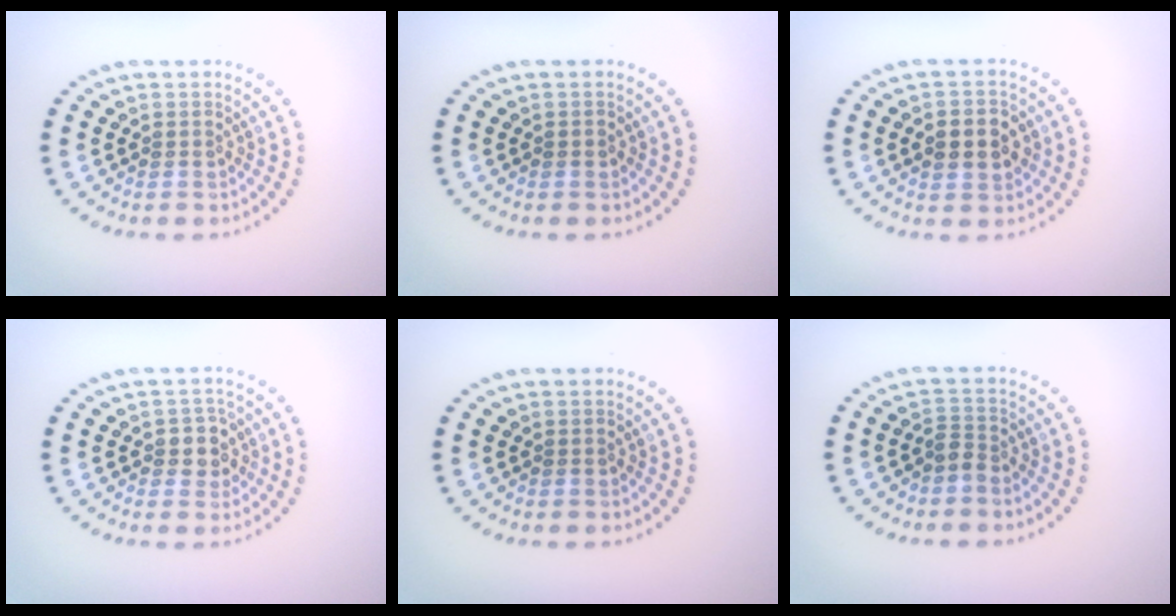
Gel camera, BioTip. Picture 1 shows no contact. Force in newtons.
{"total": 0.5, "press": 0.5, "slide": 0.1}
{"total": 2.9, "press": 2.9, "slide": 0.1}
{"total": 2.4, "press": 2.1, "slide": 1.2}
{"total": 0.0}
{"total": 1.4, "press": 1.1, "slide": 1.0}